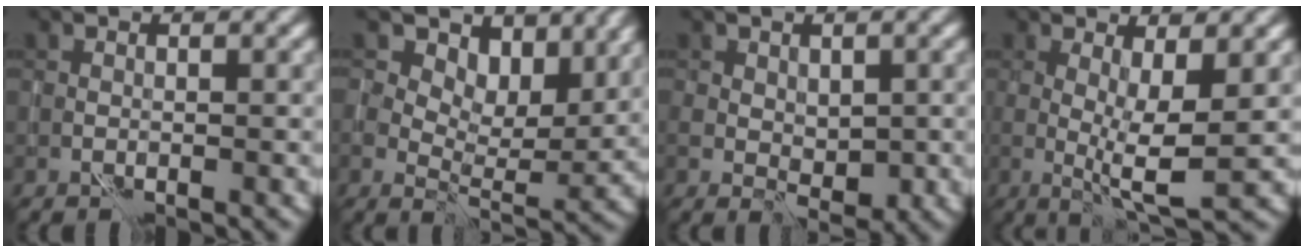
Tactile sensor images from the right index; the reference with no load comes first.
{"total": 7.9, "force": [4.8, 4.3, 4.5], "torque": [-0.065, 0.000, 0.062]}
{"total": 3.5, "force": [0.4, 2.6, 2.2], "torque": [-0.038, -0.009, 0.011]}
{"total": 4.7, "force": [0.3, 0.9, 4.6], "torque": [-0.078, -0.010, 0.006]}